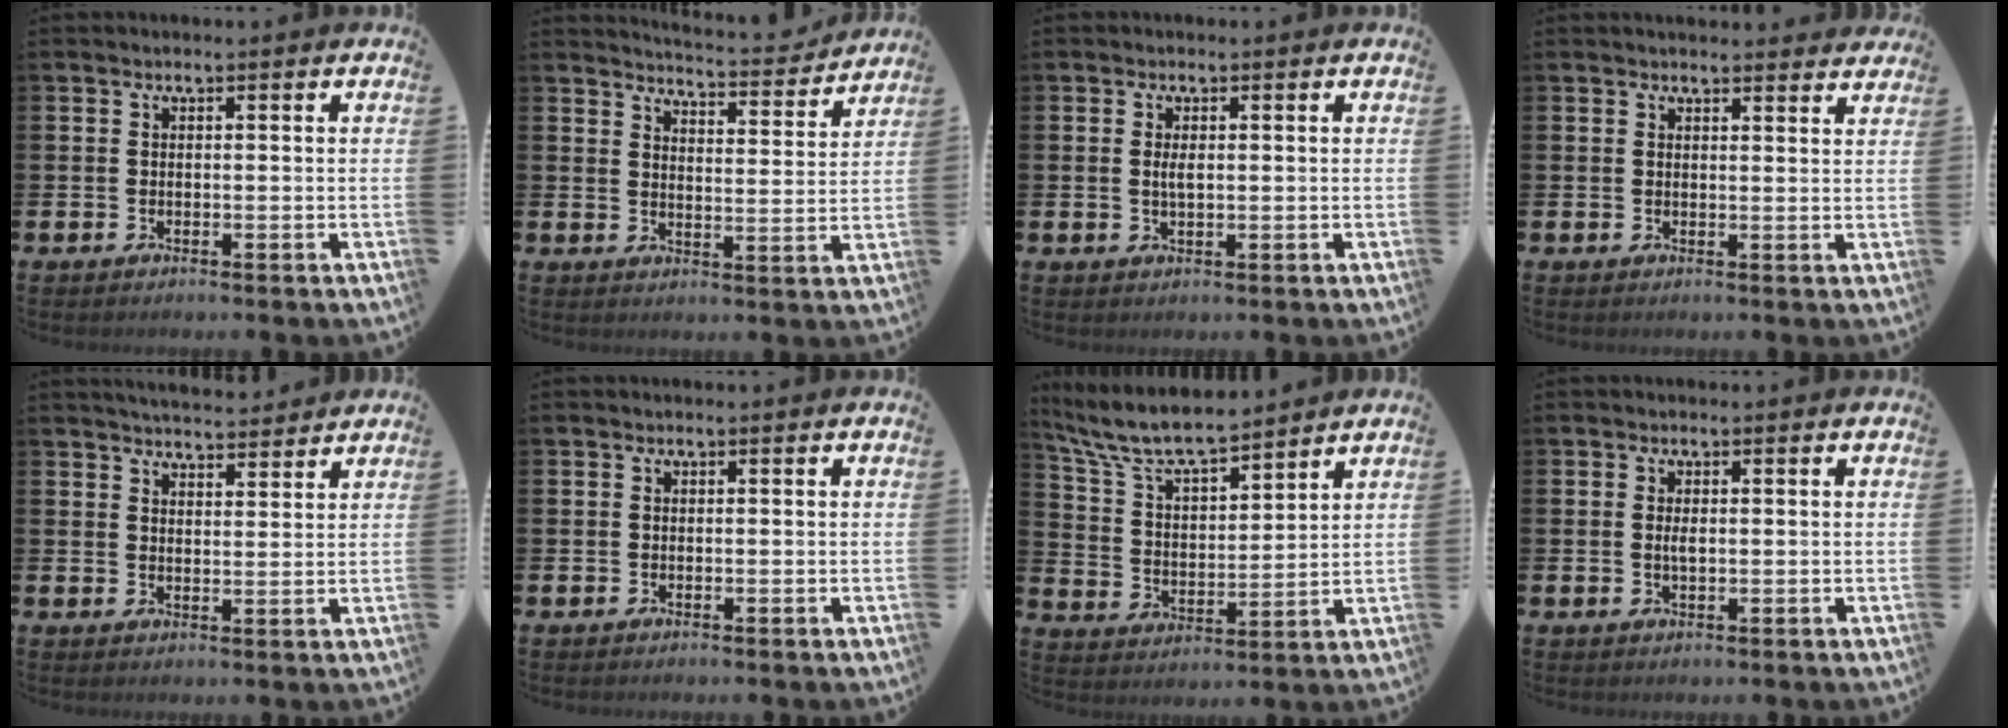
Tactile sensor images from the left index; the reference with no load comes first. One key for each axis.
{"total": 4.9, "fx": 4.9, "fy": 0.1, "fz": 0.3, "tx": -0.012, "ty": -0.044, "tz": 0.081}
{"total": 1.7, "fx": 0.3, "fy": 0.6, "fz": 1.5, "tx": -0.029, "ty": 0.002, "tz": 0.002}
{"total": 2.2, "fx": 2.2, "fy": 0.3, "fz": -0.1, "tx": 0.012, "ty": -0.016, "tz": 0.037}
{"total": 4.7, "fx": 4.7, "fy": 0.6, "fz": 0.2, "tx": -0.011, "ty": -0.025, "tz": 0.085}
{"total": 0.0}
{"total": 8.4, "fx": 7.8, "fy": 1.6, "fz": 2.9, "tx": -0.091, "ty": -0.045, "tz": 0.138}
{"total": 1.3, "fx": 0.2, "fy": 0.5, "fz": 1.2, "tx": -0.022, "ty": 0.002, "tz": 0.001}